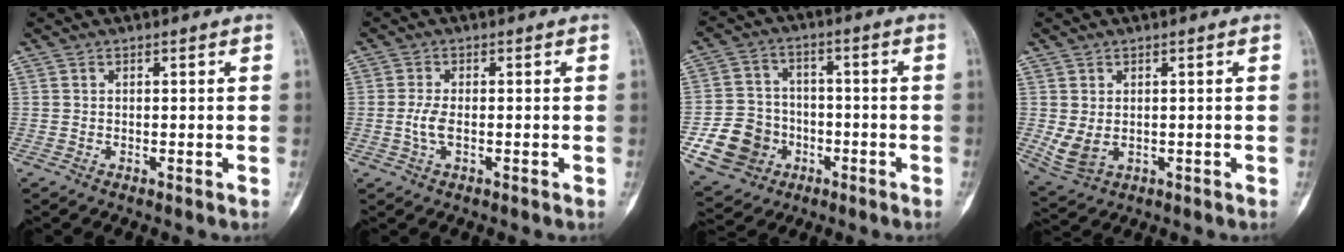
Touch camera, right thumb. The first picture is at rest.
{"total": 2.9, "force": [-0.5, 1.1, 2.6], "torque": [-0.061, -0.001, -0.010]}
{"total": 11.4, "force": [-3.8, 9.9, 4.1], "torque": [-0.053, 0.026, -0.058]}
{"total": 4.5, "force": [0.0, 3.2, 3.3], "torque": [-0.068, -0.005, 0.018]}